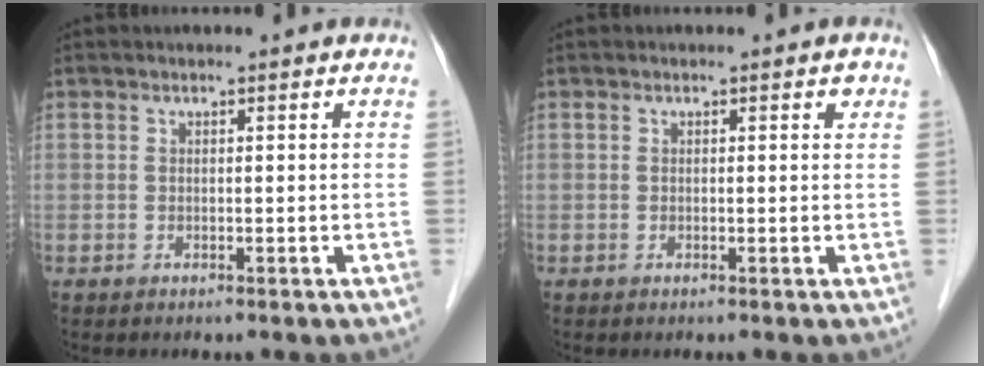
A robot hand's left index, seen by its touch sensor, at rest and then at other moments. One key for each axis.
{"total": 0.7, "fx": 0.2, "fy": 0.4, "fz": 0.5, "tx": -0.002, "ty": -0.004, "tz": -0.001}